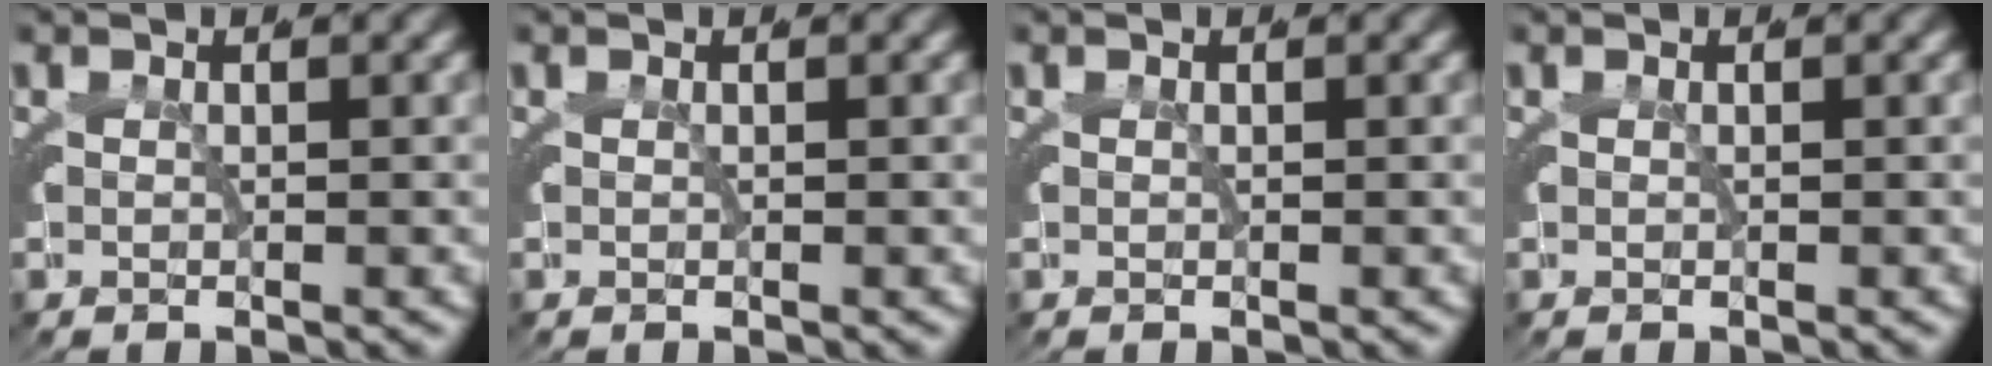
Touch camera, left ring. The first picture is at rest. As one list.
[{"total": 0.0}, {"total": 0.0}, {"total": 0.0}]